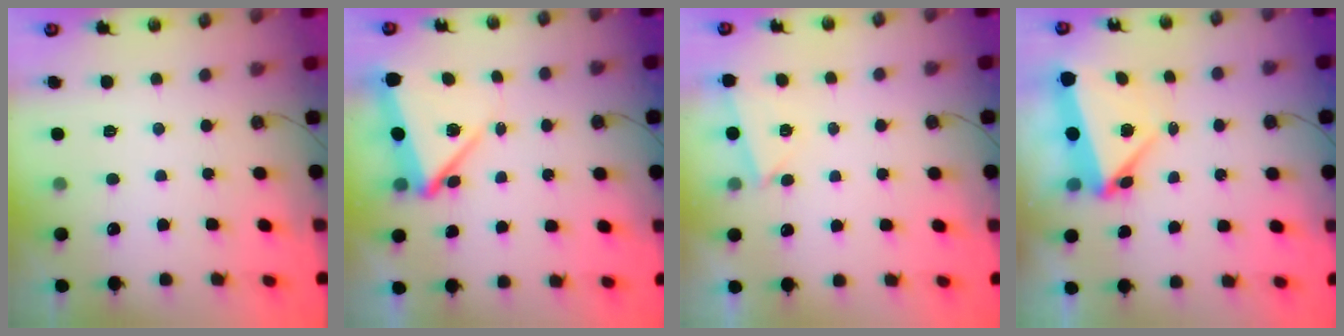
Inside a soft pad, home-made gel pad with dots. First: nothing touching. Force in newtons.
{"total": 7.5, "press": 7.2, "slide": 1.9}
{"total": 2.8, "press": 1.7, "slide": 2.2}
{"total": 5.4, "press": 5.3, "slide": 0.9}